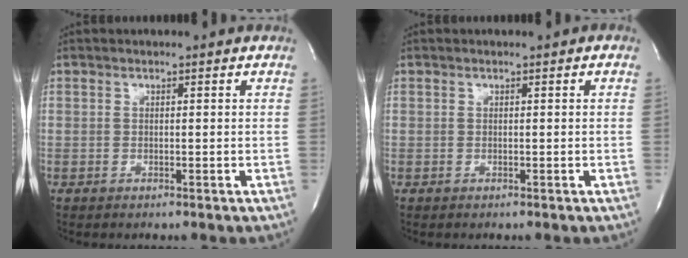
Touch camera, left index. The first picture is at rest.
{"total": 0.0}